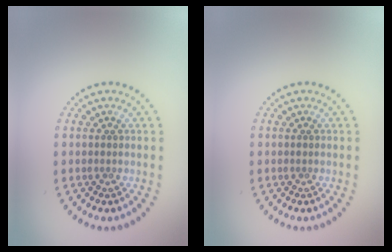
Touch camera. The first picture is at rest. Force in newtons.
{"total": 0.0}